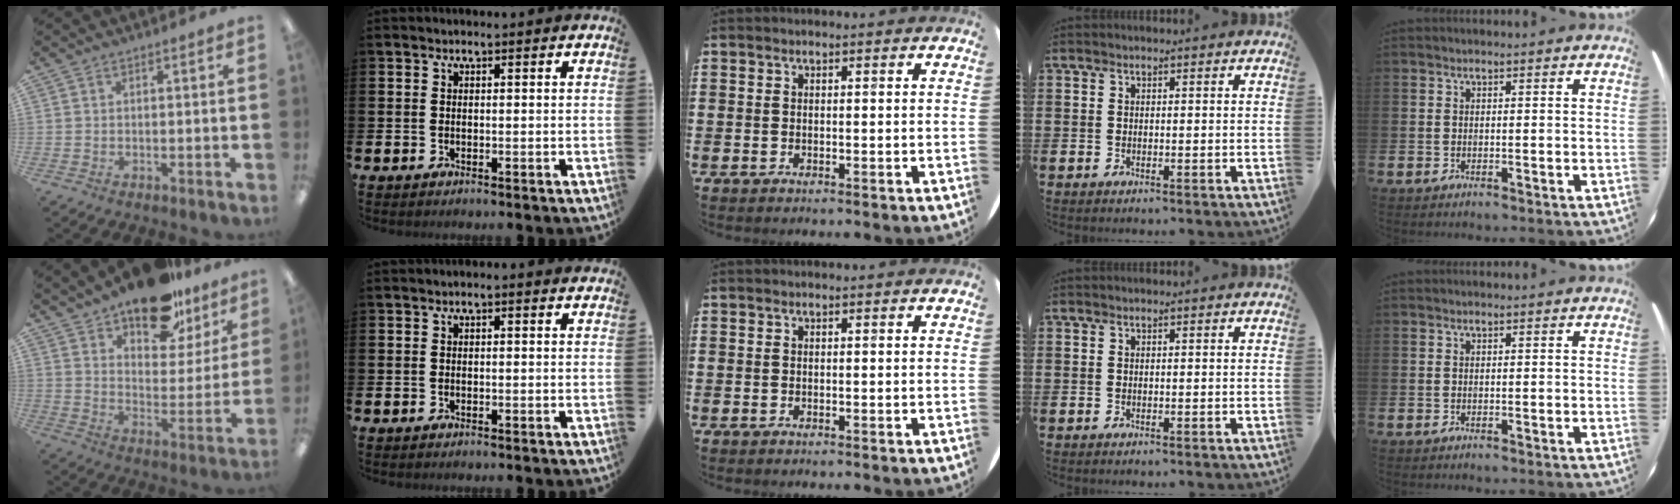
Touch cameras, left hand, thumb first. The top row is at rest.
{"thumb": {"total": 19.2, "force": [14.5, 8.7, 9.1], "torque": [-0.138, -0.089, 0.249]}, "index": {"total": 0.5, "force": [-0.4, 0.1, 0.4], "torque": [-0.006, -0.001, -0.008]}}